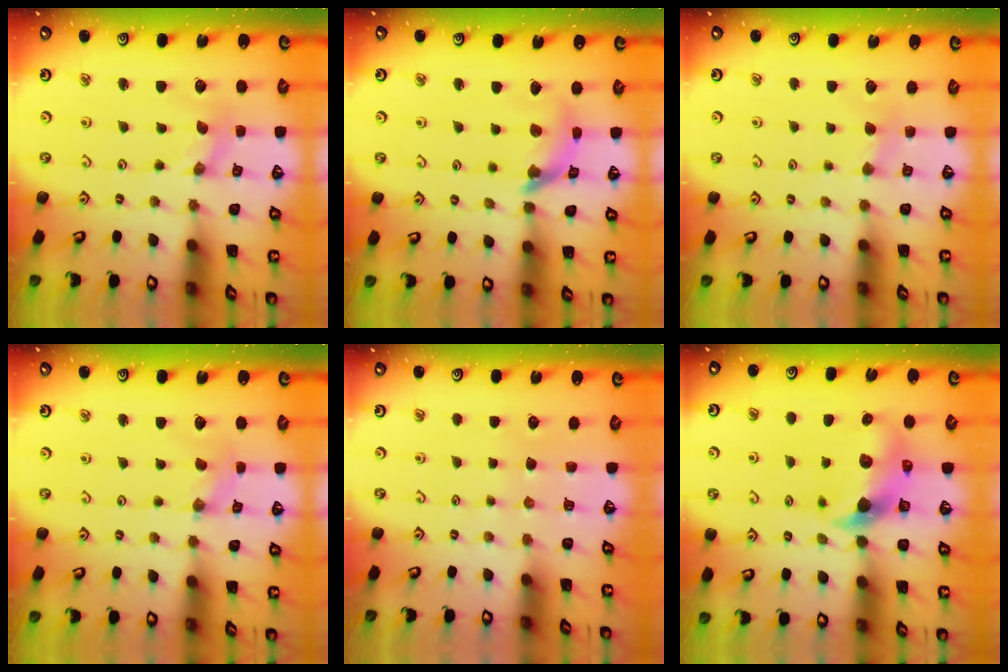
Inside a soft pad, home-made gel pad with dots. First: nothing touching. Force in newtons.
{"total": 10.3, "press": 10.2, "slide": 1.2}
{"total": 2.9, "press": 2.8, "slide": 0.4}
{"total": 0.0}
{"total": 0.0}
{"total": 7.0, "press": 6.9, "slide": 1.0}